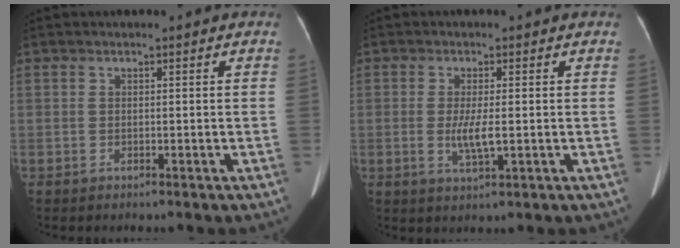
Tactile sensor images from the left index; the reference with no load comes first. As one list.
[{"total": 3.7, "force": [-0.4, 0.6, 3.7], "torque": [-0.077, -0.007, -0.006]}]